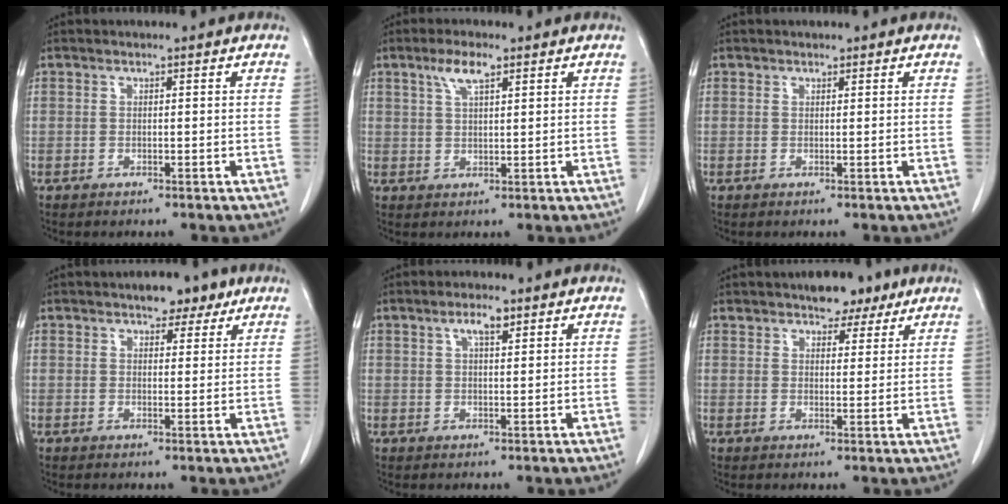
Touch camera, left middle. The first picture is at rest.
{"total": 4.0, "force": [2.4, 1.0, 3.0], "torque": [-0.066, 0.006, 0.049]}
{"total": 0.6, "force": [0.5, 0.3, 0.0], "torque": [-0.001, -0.003, 0.007]}
{"total": 4.5, "force": [3.1, 2.1, 2.4], "torque": [-0.031, 0.007, 0.045]}
{"total": 3.0, "force": [1.7, 0.7, 2.3], "torque": [-0.047, 0.004, 0.030]}
{"total": 5.4, "force": [4.1, 2.6, 2.4], "torque": [-0.031, 0.008, 0.062]}